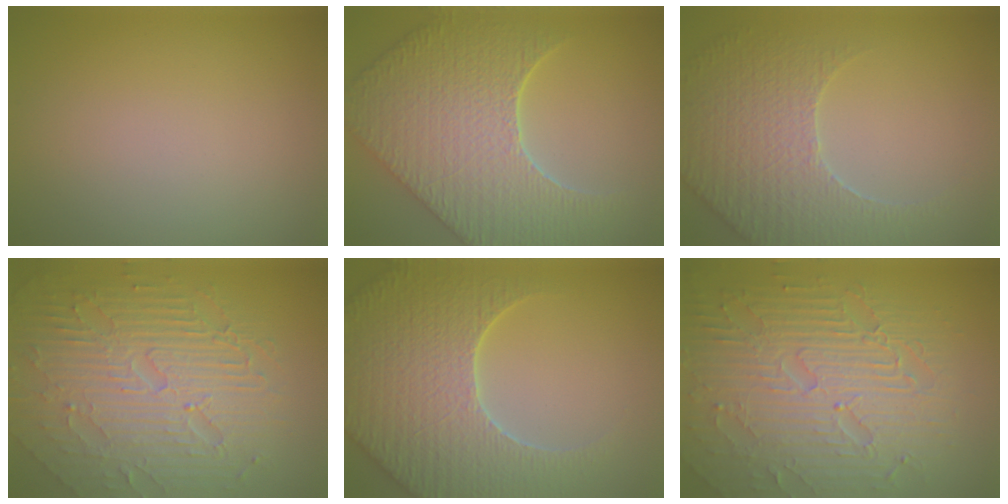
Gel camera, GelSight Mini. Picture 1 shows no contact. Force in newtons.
{"total": 8.5, "press": 7.2, "slide": 4.6}
{"total": 5.1, "press": 4.7, "slide": 2.1}
{"total": 9.8, "press": 6.5, "slide": 7.3}
{"total": 7.7, "press": 7.4, "slide": 2.2}
{"total": 8.8, "press": 6.3, "slide": 6.1}